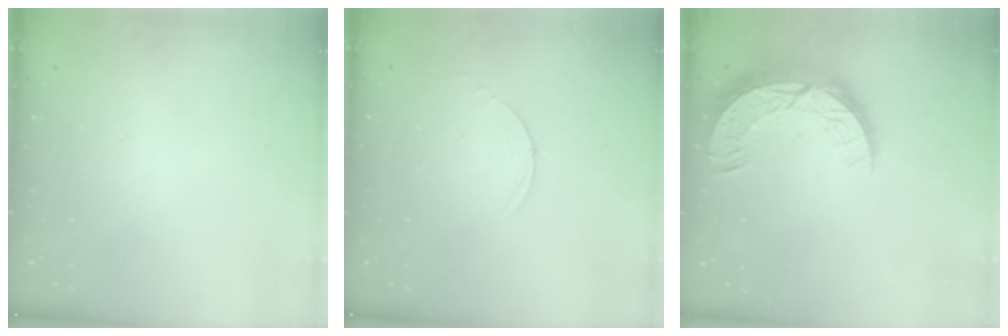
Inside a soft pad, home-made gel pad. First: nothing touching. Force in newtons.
{"total": 2.8, "press": 2.8, "slide": 0.3}
{"total": 12.6, "press": 12.6, "slide": 0.8}